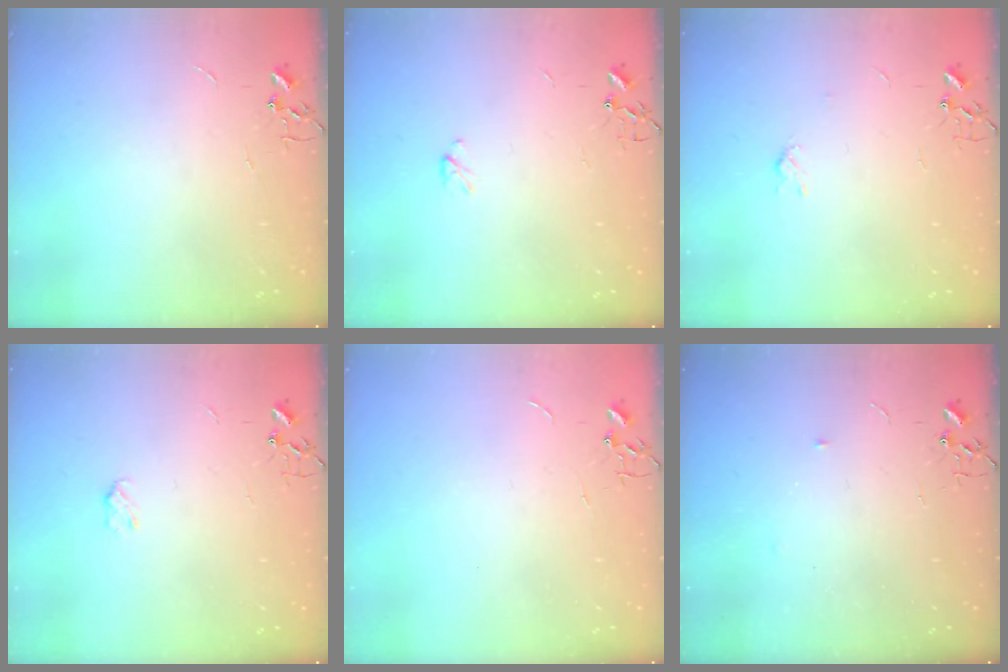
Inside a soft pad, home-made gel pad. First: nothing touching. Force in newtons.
{"total": 2.9, "press": 2.9, "slide": 0.5}
{"total": 3.0, "press": 2.9, "slide": 0.6}
{"total": 3.2, "press": 3.1, "slide": 0.5}
{"total": 0.0}
{"total": 2.8, "press": 2.8, "slide": 0.4}